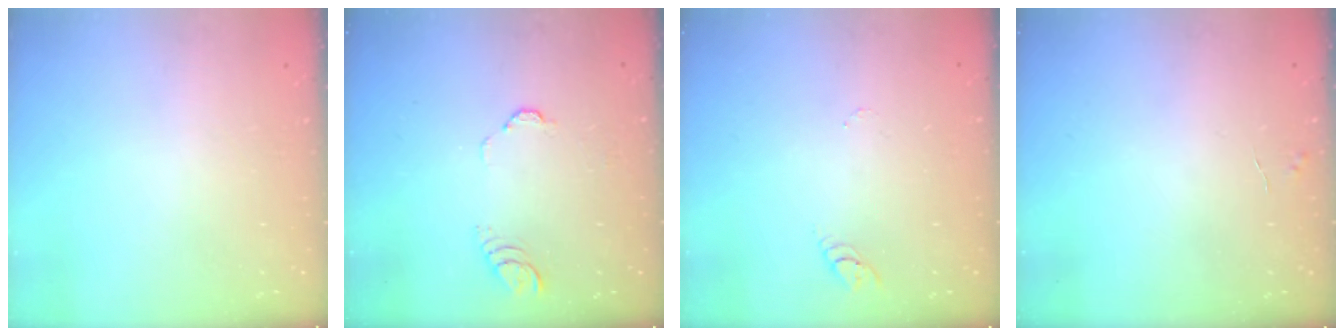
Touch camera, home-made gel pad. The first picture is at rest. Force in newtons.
{"total": 3.3, "press": 3.3, "slide": 0.2}
{"total": 2.9, "press": 2.9, "slide": 0.3}
{"total": 3.0, "press": 3.0, "slide": 0.3}